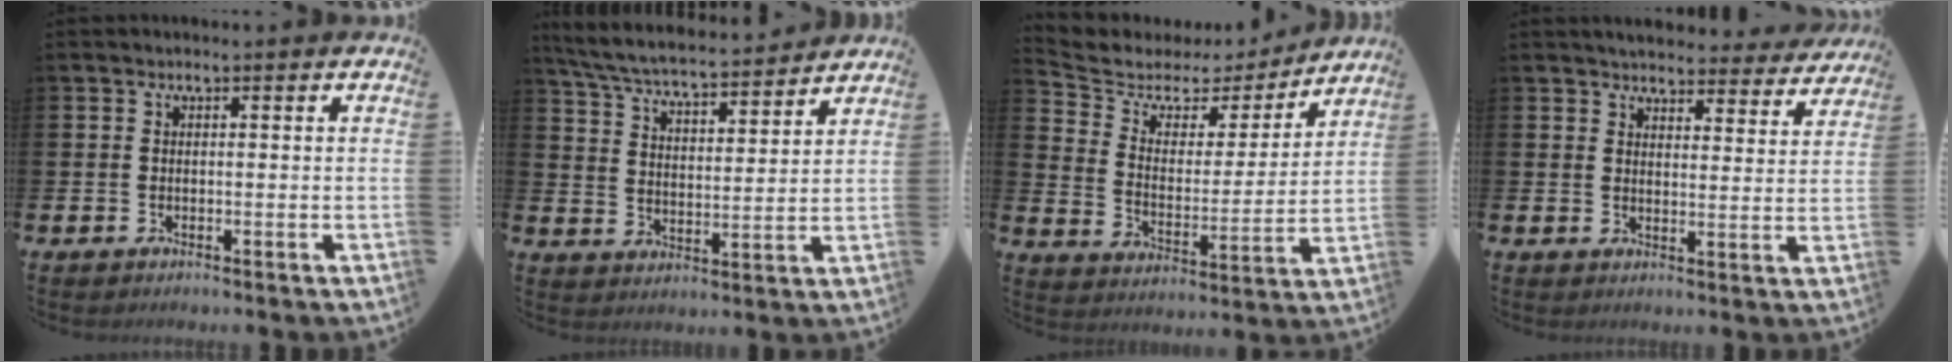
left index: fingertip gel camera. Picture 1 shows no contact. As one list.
[{"total": 6.2, "force": [5.9, 0.6, 1.7], "torque": [-0.058, -0.044, 0.100]}, {"total": 5.4, "force": [4.4, 2.9, 1.4], "torque": [-0.058, -0.033, 0.066]}, {"total": 4.3, "force": [4.2, 0.9, 0.3], "torque": [-0.014, -0.031, 0.072]}]